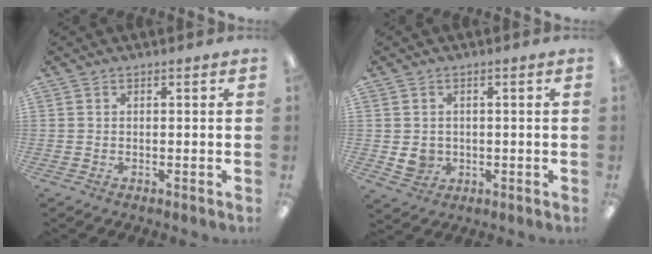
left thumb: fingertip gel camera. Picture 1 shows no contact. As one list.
[{"total": 4.1, "force": [0.0, 3.9, 1.3], "torque": [-0.010, 0.001, 0.003]}]